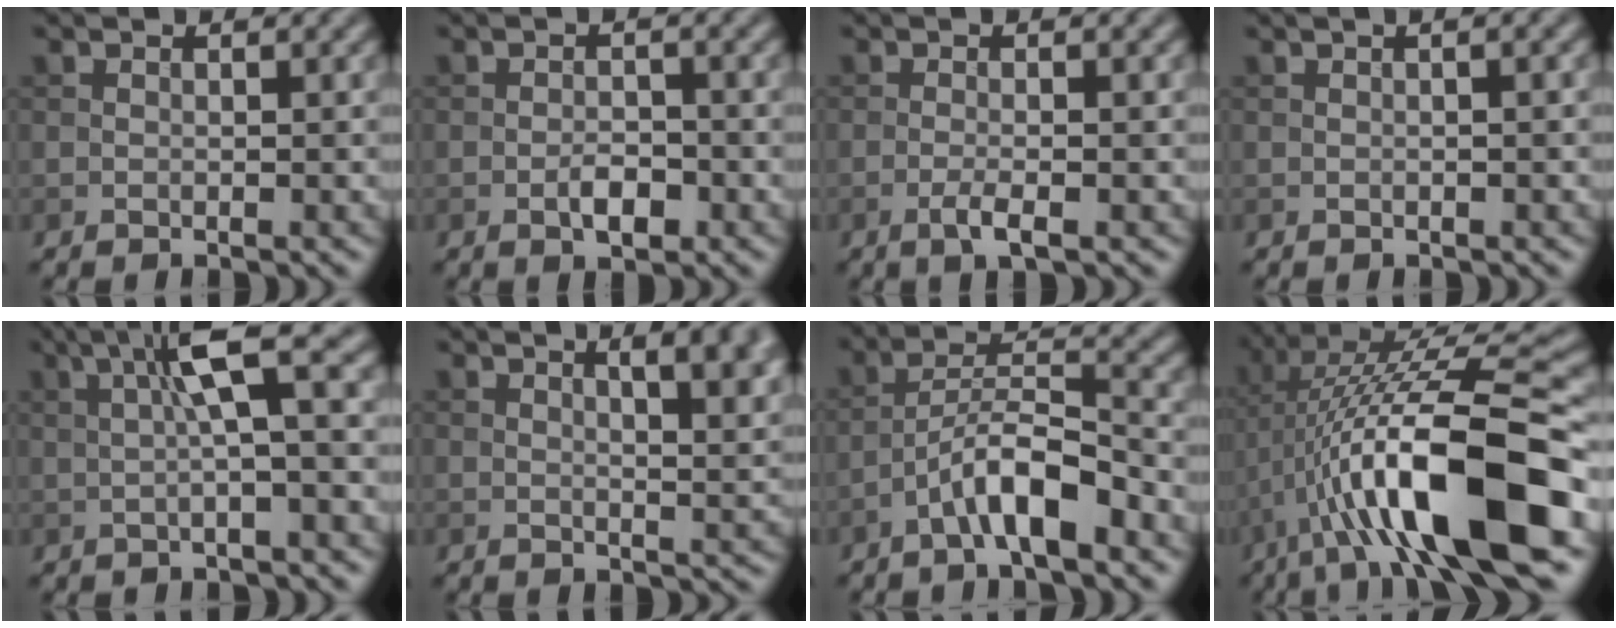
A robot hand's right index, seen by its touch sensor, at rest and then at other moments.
{"total": 2.4, "force": [-1.0, 1.0, 1.9], "torque": [-0.031, 0.002, -0.020]}
{"total": 2.5, "force": [-0.9, 0.5, 2.2], "torque": [-0.040, 0.002, -0.022]}
{"total": 2.0, "force": [0.6, 0.6, 1.8], "torque": [-0.023, 0.000, 0.003]}
{"total": 5.8, "force": [1.3, 0.8, 5.6], "torque": [-0.096, 0.019, 0.018]}
{"total": 8.5, "force": [3.3, 3.7, 6.9], "torque": [-0.043, 0.034, 0.029]}
{"total": 5.6, "force": [-3.2, 1.3, 4.4], "torque": [-0.077, 0.017, -0.060]}
{"total": 14.3, "force": [-3.5, 3.5, 13.5], "torque": [-0.228, 0.019, -0.054]}